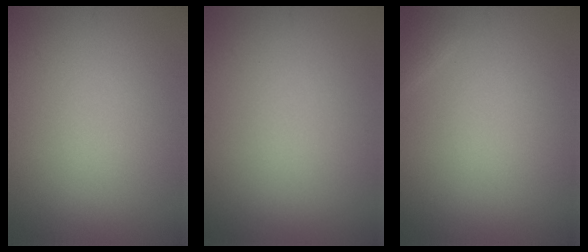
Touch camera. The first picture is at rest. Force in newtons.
{"total": 0.0}
{"total": 0.5, "press": 0.5, "slide": 0.0}